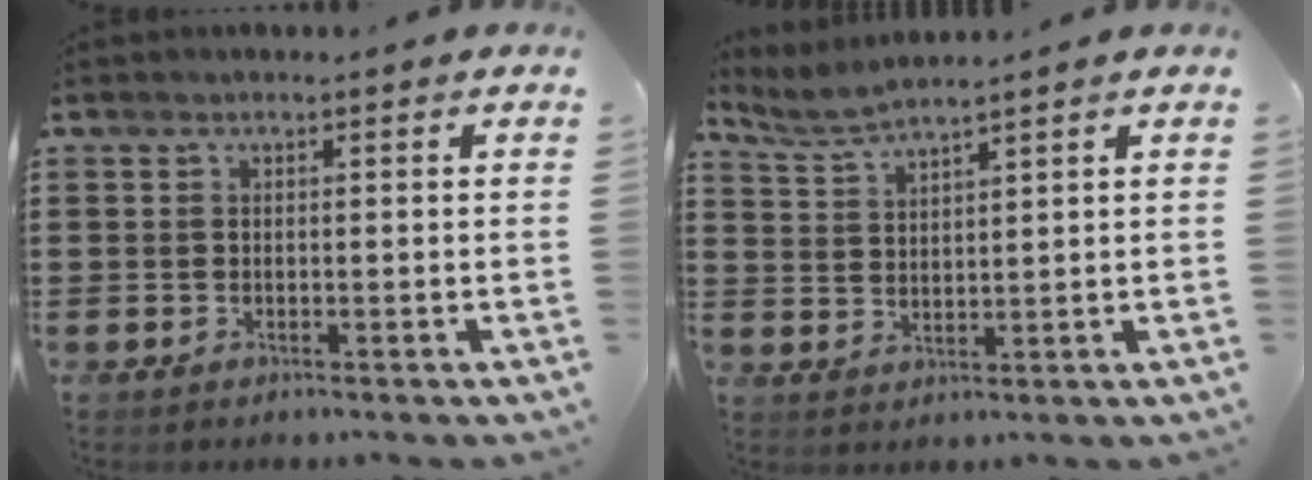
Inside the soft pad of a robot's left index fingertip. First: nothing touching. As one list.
[{"total": 3.4, "force": [3.2, -0.1, 1.1], "torque": [-0.032, -0.008, 0.059]}]